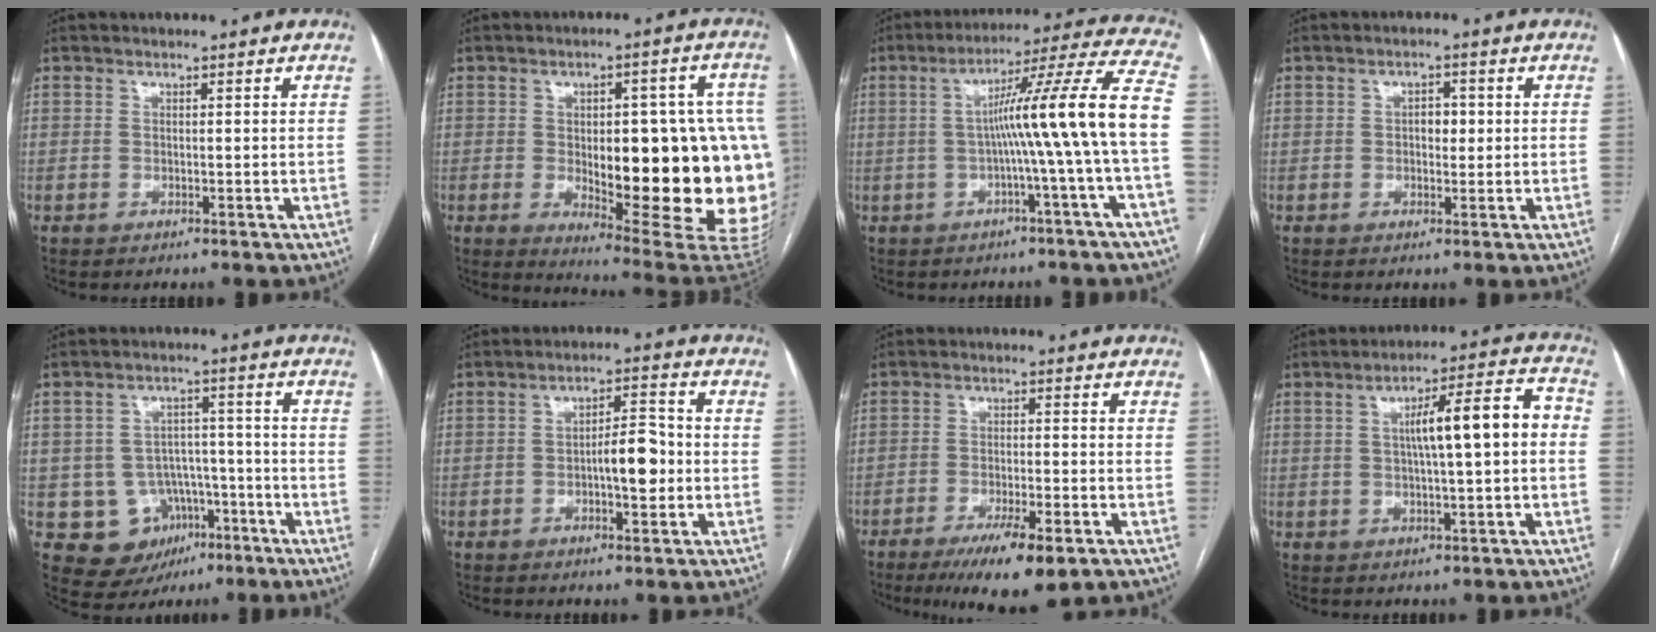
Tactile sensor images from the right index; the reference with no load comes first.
{"total": 24.1, "force": [-2.1, 6.5, 23.1], "torque": [-0.214, 0.012, -0.002]}
{"total": 14.6, "force": [-1.5, -2.7, 14.2], "torque": [-0.198, 0.021, -0.027]}
{"total": 2.7, "force": [0.2, 1.6, 2.2], "torque": [-0.028, 0.006, 0.004]}
{"total": 9.8, "force": [-3.6, 8.6, 3.0], "torque": [-0.040, 0.026, -0.042]}
{"total": 6.4, "force": [-1.0, 2.0, 6.0], "torque": [-0.095, 0.013, -0.014]}
{"total": 9.8, "force": [-6.0, 1.5, 7.7], "torque": [-0.124, -0.022, -0.091]}
{"total": 10.6, "force": [0.6, 1.5, 10.4], "torque": [-0.154, 0.032, 0.009]}